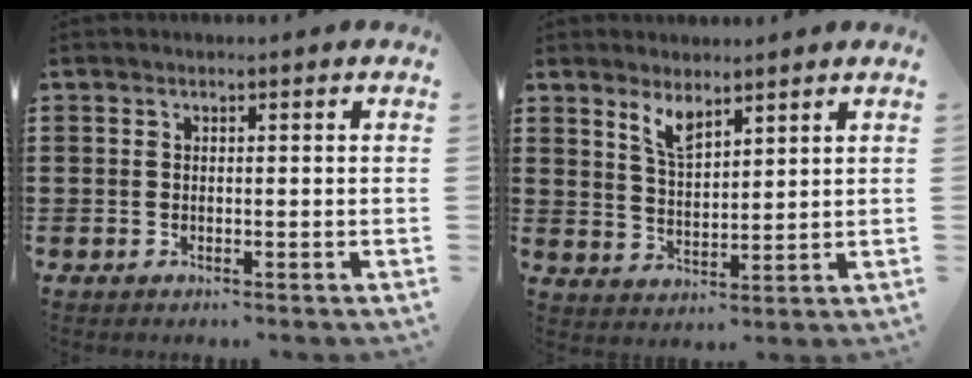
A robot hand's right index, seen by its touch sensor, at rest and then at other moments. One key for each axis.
{"total": 4.2, "fx": 3.4, "fy": 1.2, "fz": 2.2, "tx": -0.053, "ty": -0.004, "tz": 0.062}